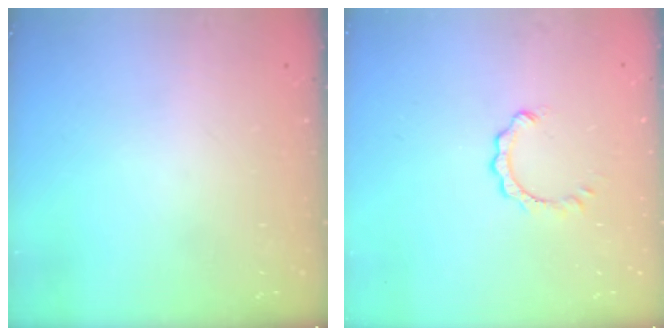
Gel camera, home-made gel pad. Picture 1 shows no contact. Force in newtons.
{"total": 1.1, "press": 1.1, "slide": 0.1}